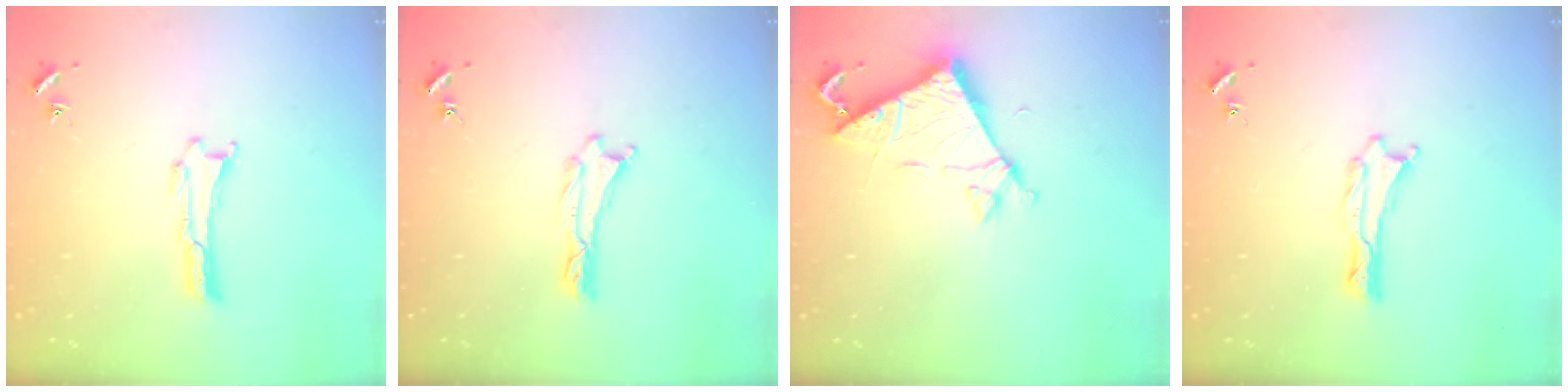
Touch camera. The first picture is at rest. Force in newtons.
{"total": 0.0}
{"total": 6.7, "press": 6.7, "slide": 0.6}
{"total": 0.0}